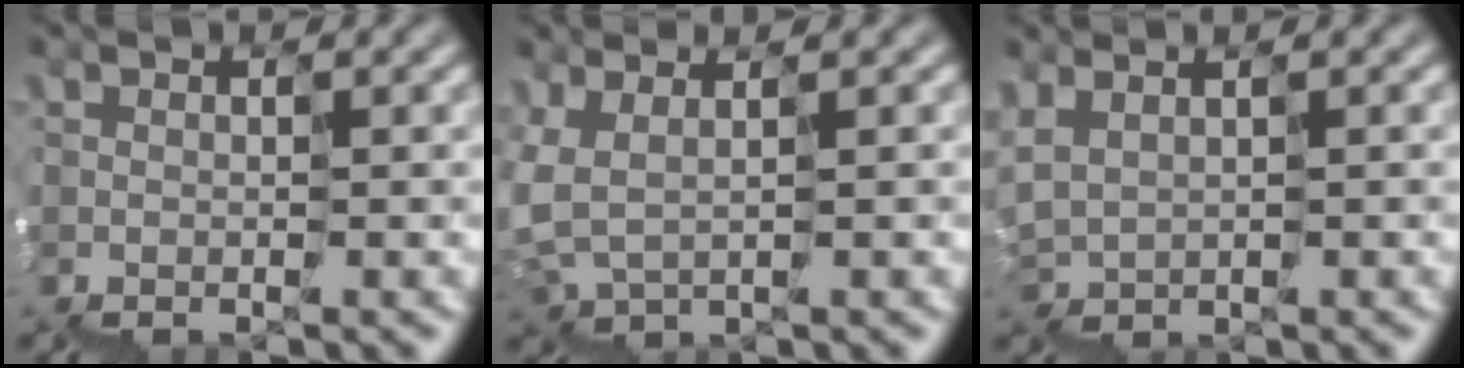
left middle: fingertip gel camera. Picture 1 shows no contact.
{"total": 1.1, "force": [1.0, 0.4, 0.0], "torque": [-0.022, 0.009, 0.021]}
{"total": 1.3, "force": [1.3, 0.4, -0.2], "torque": [-0.021, 0.013, 0.035]}